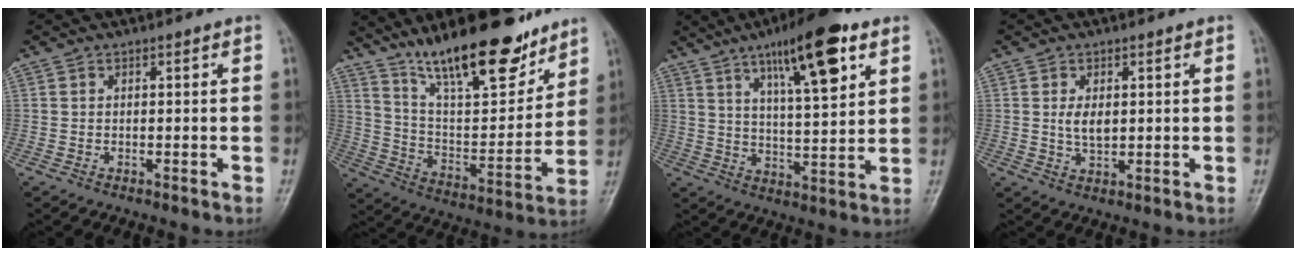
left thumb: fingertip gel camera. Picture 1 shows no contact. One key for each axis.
{"total": 21.7, "fx": 15.9, "fy": 6.8, "fz": 13.2, "tx": -0.168, "ty": -0.084, "tz": 0.273}
{"total": 16.3, "fx": 8.4, "fy": 4.3, "fz": 13.3, "tx": -0.189, "ty": -0.032, "tz": 0.134}
{"total": 3.8, "fx": 0.7, "fy": 2.1, "fz": 3.1, "tx": -0.049, "ty": -0.009, "tz": 0.016}